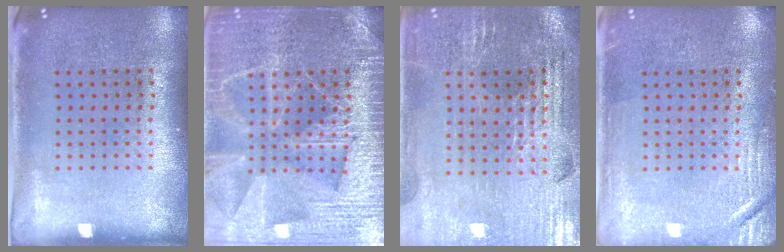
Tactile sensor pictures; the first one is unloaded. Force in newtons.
{"total": 6.5, "press": 6.4, "slide": 0.7}
{"total": 2.9, "press": 2.8, "slide": 0.4}
{"total": 2.5, "press": 2.5, "slide": 0.4}